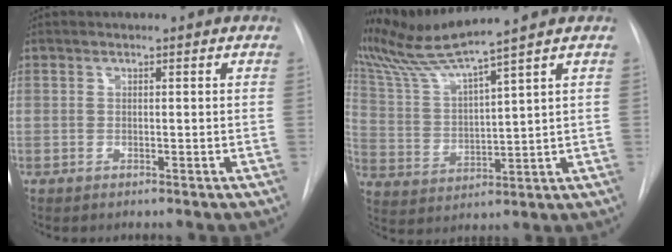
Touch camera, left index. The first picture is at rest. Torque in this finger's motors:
{"motor_torque": [1.07, -1.07, 0.25, 0.13]}